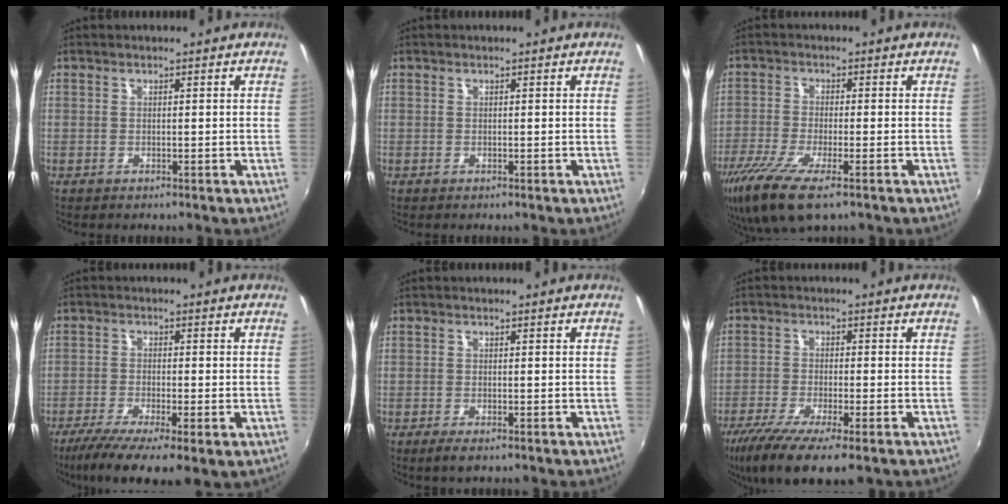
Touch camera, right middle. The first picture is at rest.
{"total": 0.0}
{"total": 10.6, "force": [-6.8, 2.6, 7.8], "torque": [-0.179, -0.040, -0.128]}
{"total": 10.2, "force": [-5.7, 2.6, 8.0], "torque": [-0.168, -0.039, -0.096]}
{"total": 2.2, "force": [-1.3, 0.6, 1.6], "torque": [-0.033, -0.010, -0.022]}
{"total": 11.8, "force": [-7.6, 2.6, 8.6], "torque": [-0.185, -0.048, -0.135]}